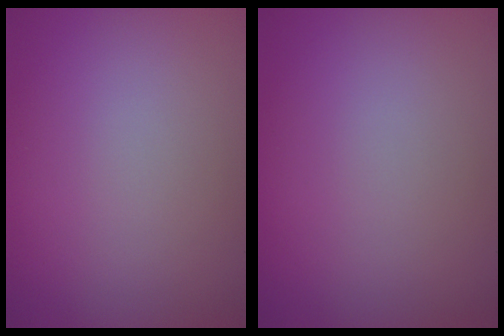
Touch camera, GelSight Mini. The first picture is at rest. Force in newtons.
{"total": 0.0}